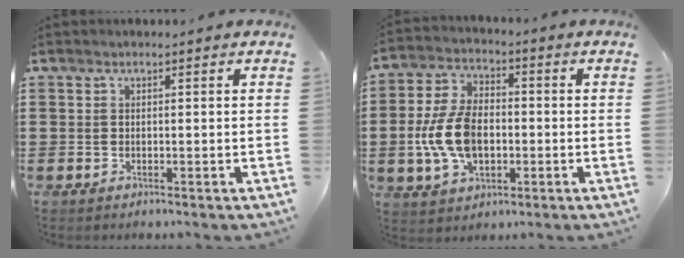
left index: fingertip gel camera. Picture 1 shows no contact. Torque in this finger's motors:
{"motor_torque": [1.51, 0.63, 0.61, 0.21]}